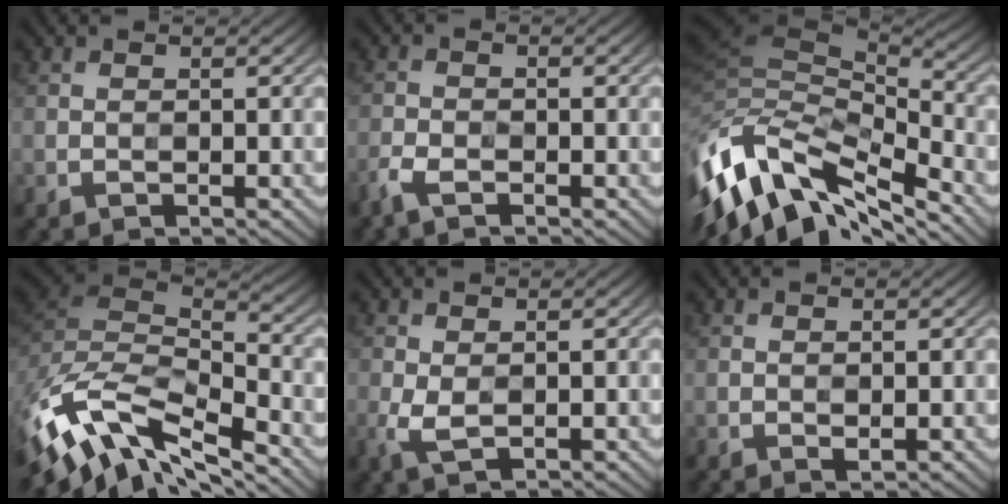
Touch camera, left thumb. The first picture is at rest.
{"total": 2.8, "force": [-2.1, 1.0, 1.6], "torque": [-0.044, -0.008, -0.050]}
{"total": 15.3, "force": [-9.3, 7.1, 9.9], "torque": [-0.244, -0.027, -0.156]}
{"total": 12.8, "force": [-7.3, 5.7, 8.8], "torque": [-0.214, -0.013, -0.124]}
{"total": 2.9, "force": [-0.5, 1.6, 2.4], "torque": [-0.072, -0.008, -0.012]}
{"total": 0.6, "force": [0.1, 0.3, 0.5], "torque": [-0.010, -0.004, 0.002]}